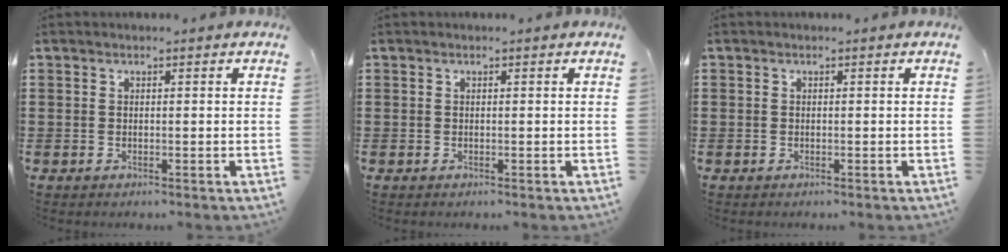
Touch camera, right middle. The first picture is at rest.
{"total": 0.0}
{"total": 0.5, "force": [-0.3, 0.5, 0.0], "torque": [0.000, 0.004, -0.007]}